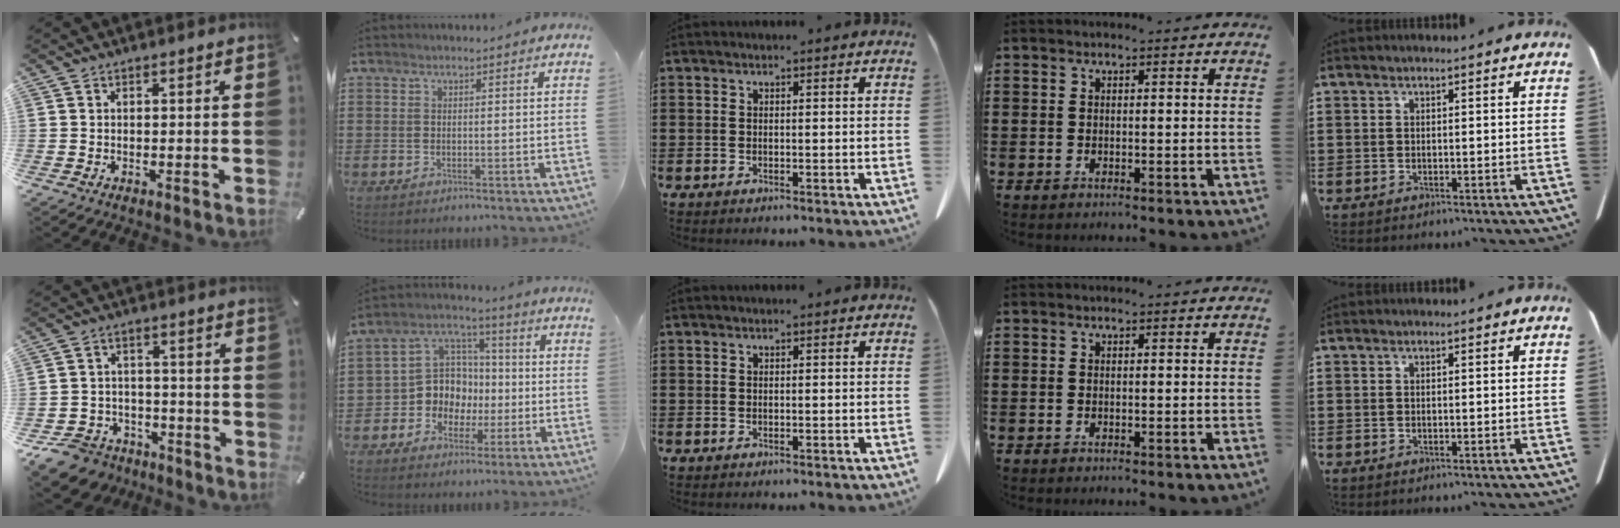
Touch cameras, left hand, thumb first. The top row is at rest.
{"thumb": {"total": 9.0, "force": [-6.5, 5.8, 2.1], "torque": [-0.041, 0.045, -0.119]}, "index": {"total": 8.8, "force": [-1.6, 8.3, 2.5], "torque": [-0.088, 0.004, -0.029]}}